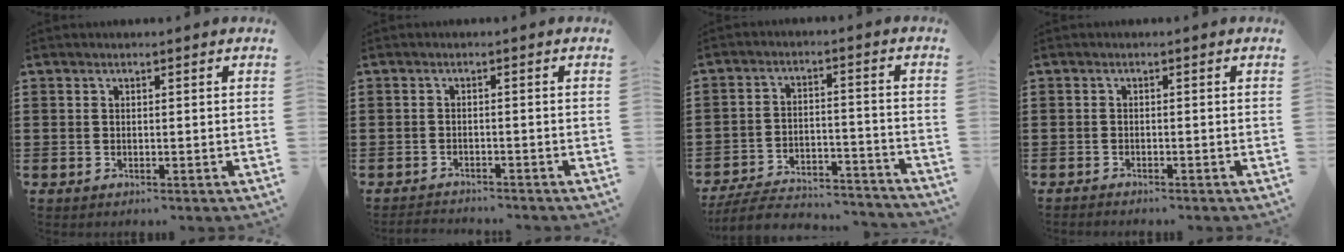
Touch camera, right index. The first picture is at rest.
{"total": 1.6, "force": [-1.6, 0.0, -0.1], "torque": [-0.004, 0.002, -0.035]}
{"total": 6.5, "force": [-6.1, 1.2, 2.0], "torque": [-0.040, 0.009, -0.120]}
{"total": 0.9, "force": [-0.9, 0.1, -0.1], "torque": [-0.001, 0.002, -0.019]}